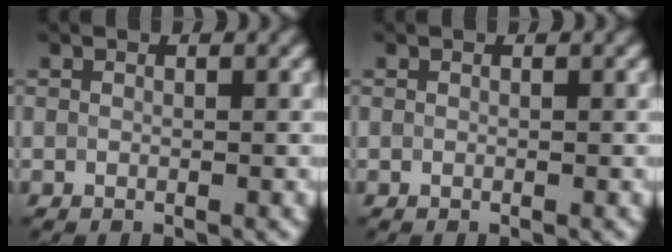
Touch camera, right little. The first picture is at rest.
{"total": 0.0}